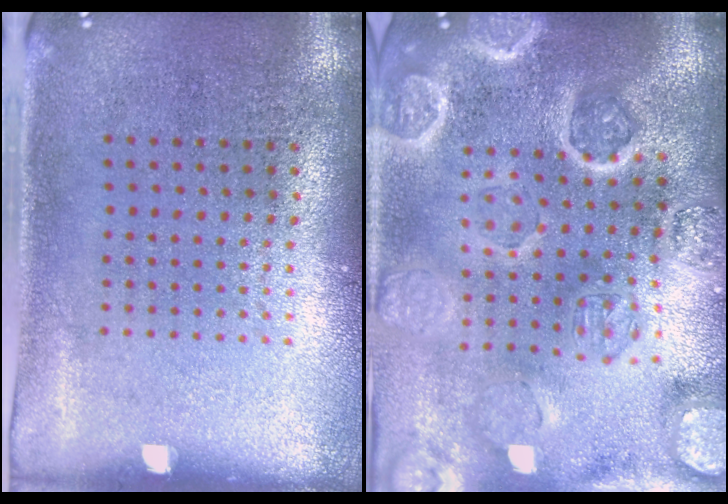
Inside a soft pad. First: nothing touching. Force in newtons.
{"total": 4.6, "press": 4.1, "slide": 2.0}